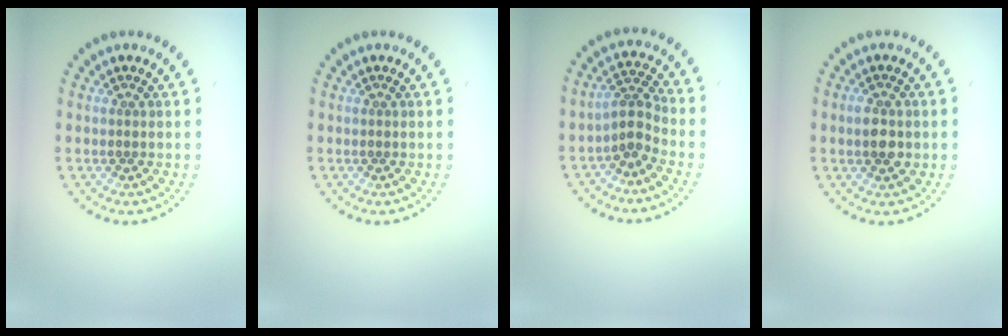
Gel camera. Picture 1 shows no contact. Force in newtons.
{"total": 0.0}
{"total": 2.5, "press": 1.8, "slide": 1.7}
{"total": 2.6, "press": 2.6, "slide": 0.1}